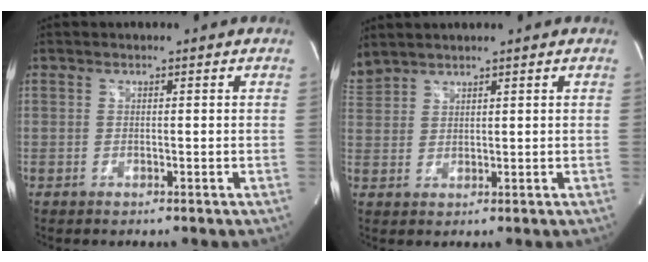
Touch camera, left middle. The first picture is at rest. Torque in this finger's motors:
{"motor_torque": [0.50, -1.25, 0.28, 0.13]}